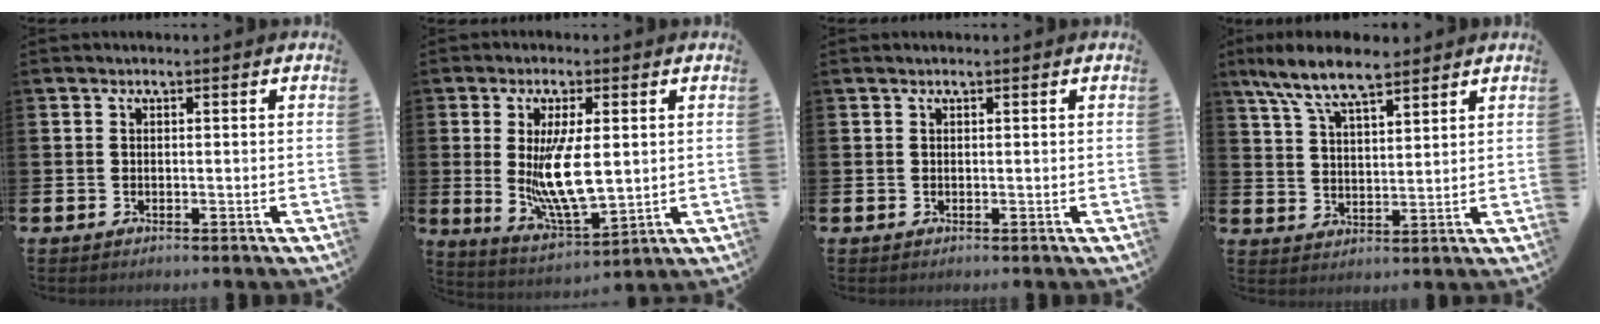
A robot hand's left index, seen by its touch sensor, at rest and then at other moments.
{"total": 8.8, "force": [1.2, 3.2, 8.2], "torque": [-0.154, -0.007, 0.017]}
{"total": 0.0}
{"total": 8.2, "force": [7.1, 2.0, 3.7], "torque": [-0.091, -0.021, 0.129]}